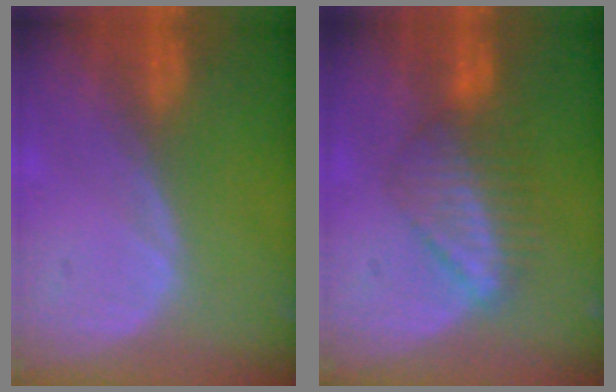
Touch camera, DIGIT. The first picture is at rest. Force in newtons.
{"total": 6.3, "press": 6.1, "slide": 1.4}